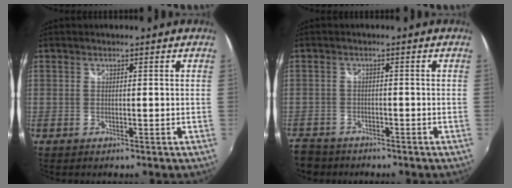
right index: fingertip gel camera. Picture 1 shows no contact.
{"total": 6.1, "force": [-4.9, 3.5, 1.0], "torque": [-0.052, -0.005, -0.091]}